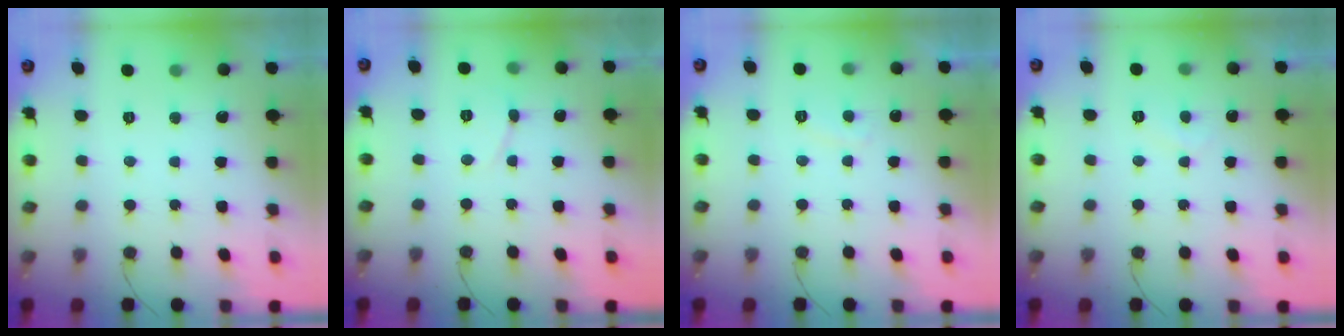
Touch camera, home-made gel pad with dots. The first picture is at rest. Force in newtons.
{"total": 2.9, "press": 2.9, "slide": 0.3}
{"total": 2.8, "press": 2.7, "slide": 0.7}
{"total": 2.1, "press": 2.1, "slide": 0.3}